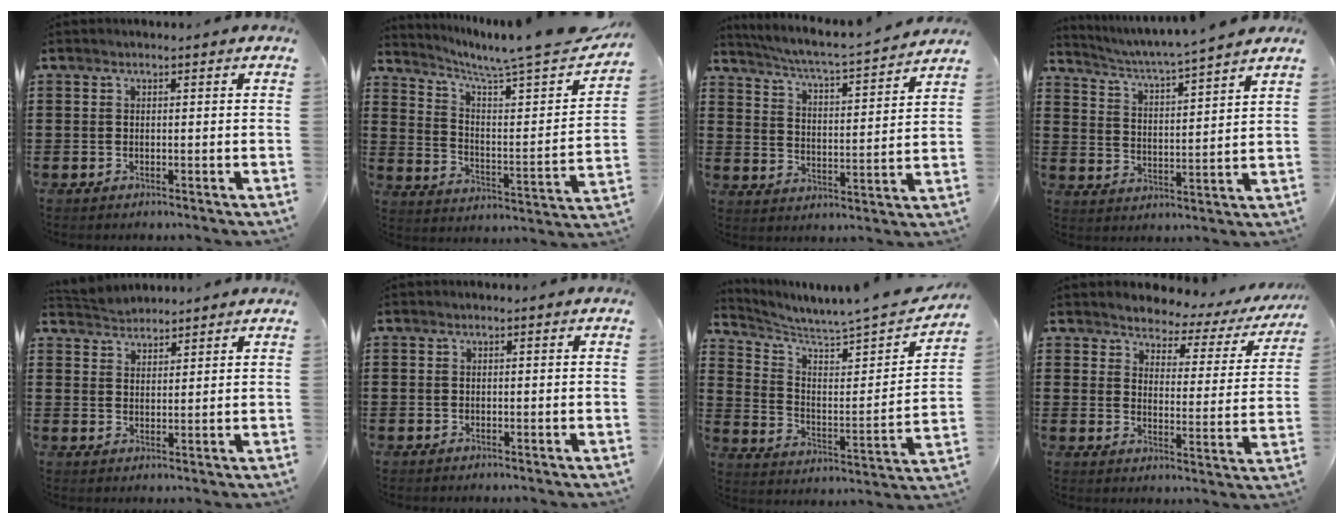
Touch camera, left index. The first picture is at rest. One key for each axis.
{"total": 5.8, "fx": 4.7, "fy": -0.4, "fz": 3.4, "tx": -0.073, "ty": -0.052, "tz": 0.064}
{"total": 4.2, "fx": 3.9, "fy": -0.4, "fz": 1.5, "tx": -0.050, "ty": -0.038, "tz": 0.059}
{"total": 3.8, "fx": 3.5, "fy": -0.8, "fz": 1.2, "tx": -0.043, "ty": -0.035, "tz": 0.051}
{"total": 2.9, "fx": 2.8, "fy": 0.4, "fz": -0.5, "tx": -0.001, "ty": -0.007, "tz": 0.052}
{"total": 0.0}
{"total": 3.5, "fx": 3.1, "fy": 0.2, "fz": 1.7, "tx": -0.054, "ty": -0.040, "tz": 0.041}
{"total": 2.9, "fx": 2.7, "fy": 1.0, "fz": 0.1, "tx": -0.025, "ty": -0.022, "tz": 0.039}